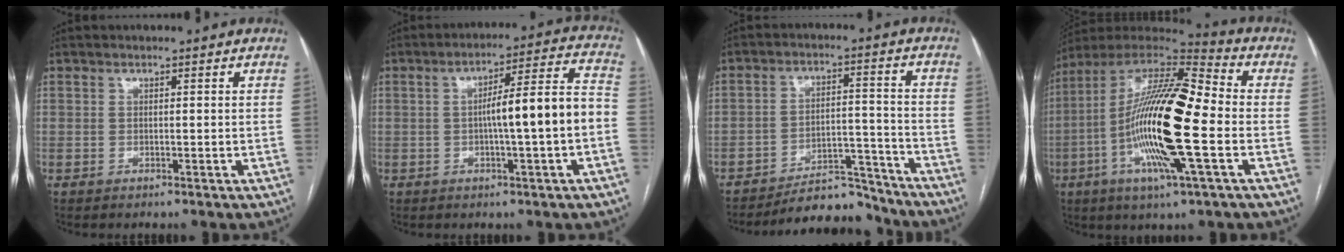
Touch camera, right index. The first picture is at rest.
{"total": 10.7, "force": [-1.7, 0.3, 10.5], "torque": [-0.157, 0.028, -0.026]}
{"total": 9.1, "force": [-8.7, 2.4, 0.9], "torque": [0.001, 0.042, -0.138]}
{"total": 21.7, "force": [-3.7, 2.7, 21.2], "torque": [-0.418, -0.008, -0.074]}